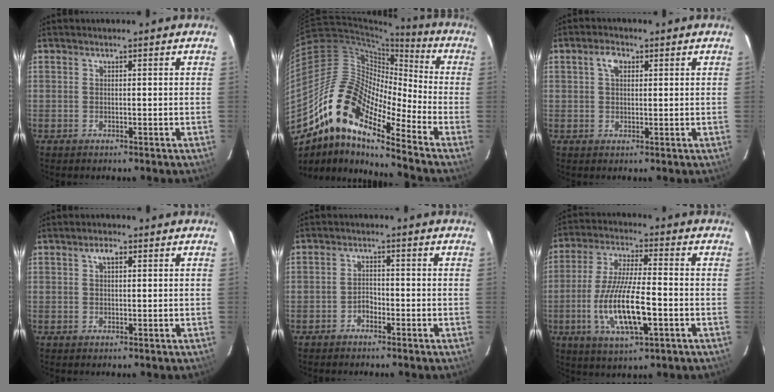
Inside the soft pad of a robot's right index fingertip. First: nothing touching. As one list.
[{"total": 15.9, "force": [-10.9, 4.3, 10.7], "torque": [-0.167, 0.000, -0.225]}, {"total": 3.0, "force": [1.1, 1.9, 2.1], "torque": [-0.039, 0.010, 0.020]}, {"total": 2.2, "force": [0.9, 1.1, 1.7], "torque": [-0.031, 0.009, 0.016]}, {"total": 1.9, "force": [-1.4, 1.1, 0.5], "torque": [-0.008, 0.007, -0.021]}, {"total": 14.2, "force": [-4.0, 3.3, 13.2], "torque": [-0.266, -0.013, -0.072]}]